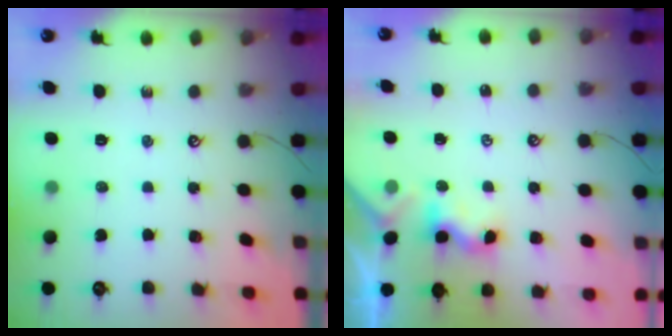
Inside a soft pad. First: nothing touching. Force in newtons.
{"total": 1.7, "press": 1.6, "slide": 0.5}